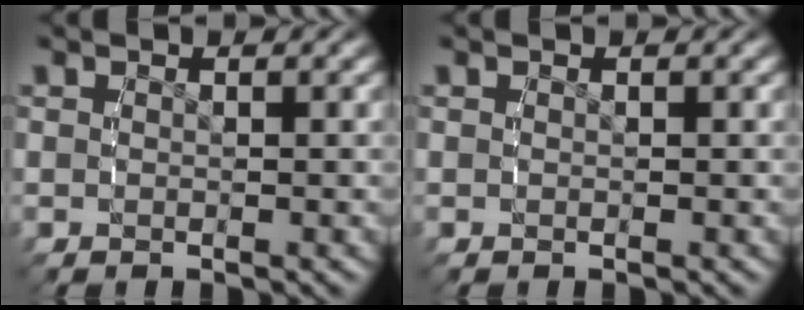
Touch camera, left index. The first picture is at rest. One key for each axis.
{"total": 0.0}